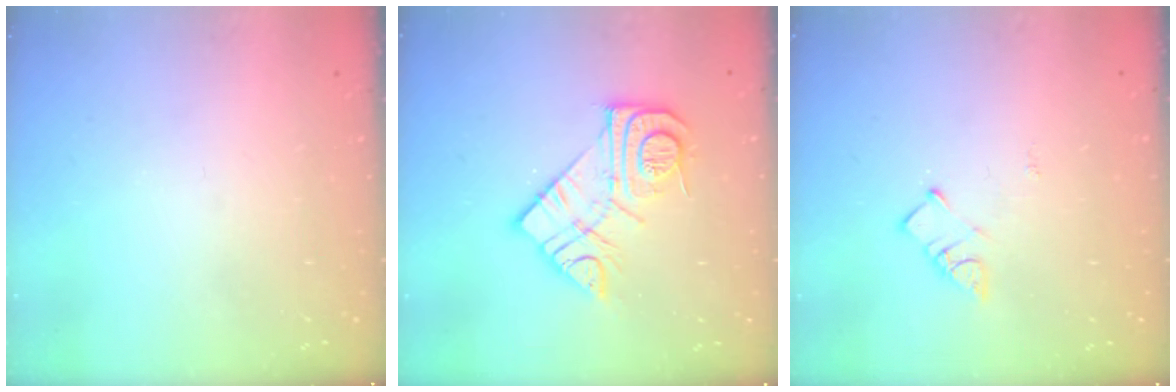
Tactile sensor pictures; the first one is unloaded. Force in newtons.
{"total": 13.4, "press": 13.4, "slide": 1.1}
{"total": 3.6, "press": 3.5, "slide": 0.4}